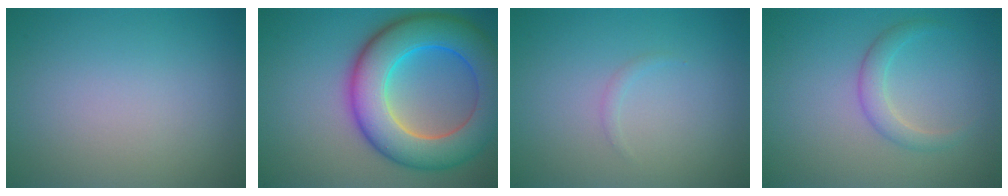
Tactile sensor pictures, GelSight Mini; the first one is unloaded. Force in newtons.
{"total": 10.8, "press": 10.8, "slide": 0.3}
{"total": 0.6, "press": 0.6, "slide": 0.1}
{"total": 2.0, "press": 2.0, "slide": 0.0}